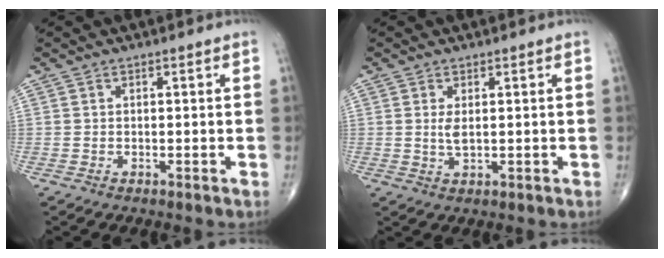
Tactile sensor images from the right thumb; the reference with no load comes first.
{"total": 2.4, "force": [0.4, 0.9, 2.2], "torque": [-0.044, -0.008, 0.012]}